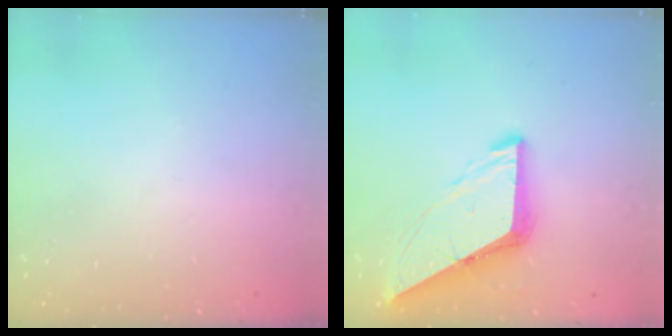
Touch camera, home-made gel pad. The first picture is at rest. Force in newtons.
{"total": 9.5, "press": 9.5, "slide": 1.1}